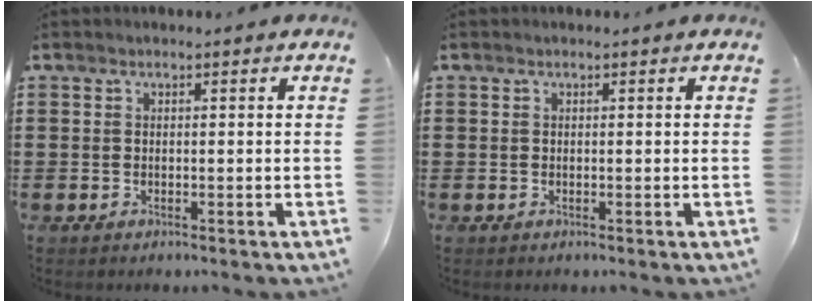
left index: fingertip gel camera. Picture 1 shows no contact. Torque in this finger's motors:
{"motor_torque": [-0.04, -0.03, 0.00, -0.02]}